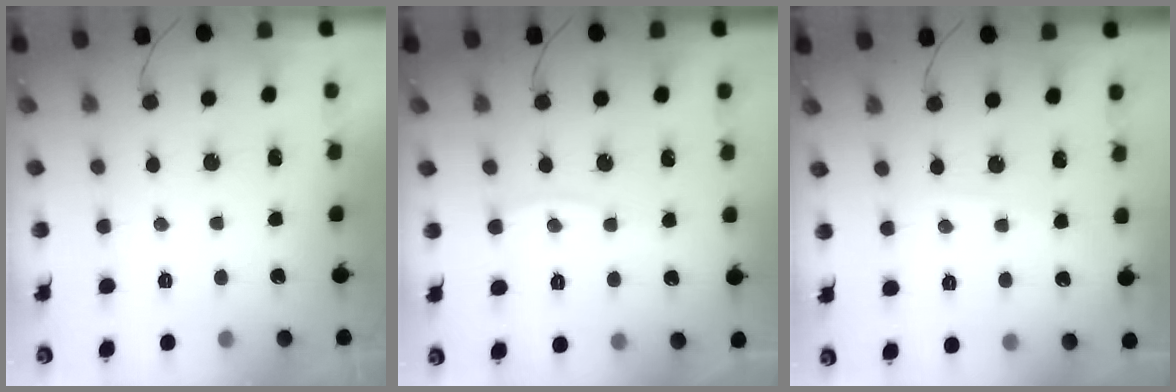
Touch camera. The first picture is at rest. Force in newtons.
{"total": 4.9, "press": 4.8, "slide": 0.5}
{"total": 2.6, "press": 2.6, "slide": 0.2}